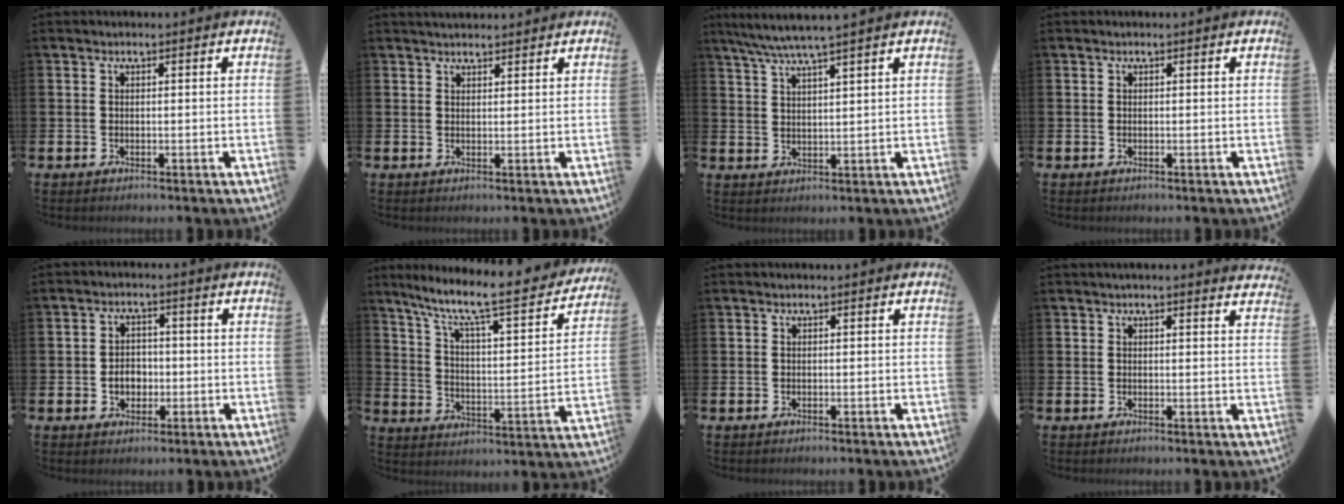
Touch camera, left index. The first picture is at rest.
{"total": 2.2, "force": [2.2, 0.4, 0.2], "torque": [0.005, -0.009, 0.038]}
{"total": 5.2, "force": [4.6, -0.5, 2.4], "torque": [-0.060, -0.016, 0.083]}
{"total": 0.0}
{"total": 3.4, "force": [-0.7, 2.8, 1.9], "torque": [-0.023, -0.002, -0.022]}
{"total": 9.3, "force": [7.9, 1.2, 4.6], "torque": [-0.108, -0.065, 0.123]}
{"total": 0.0}
{"total": 1.7, "force": [1.7, -0.2, 0.1], "torque": [0.001, -0.011, 0.030]}